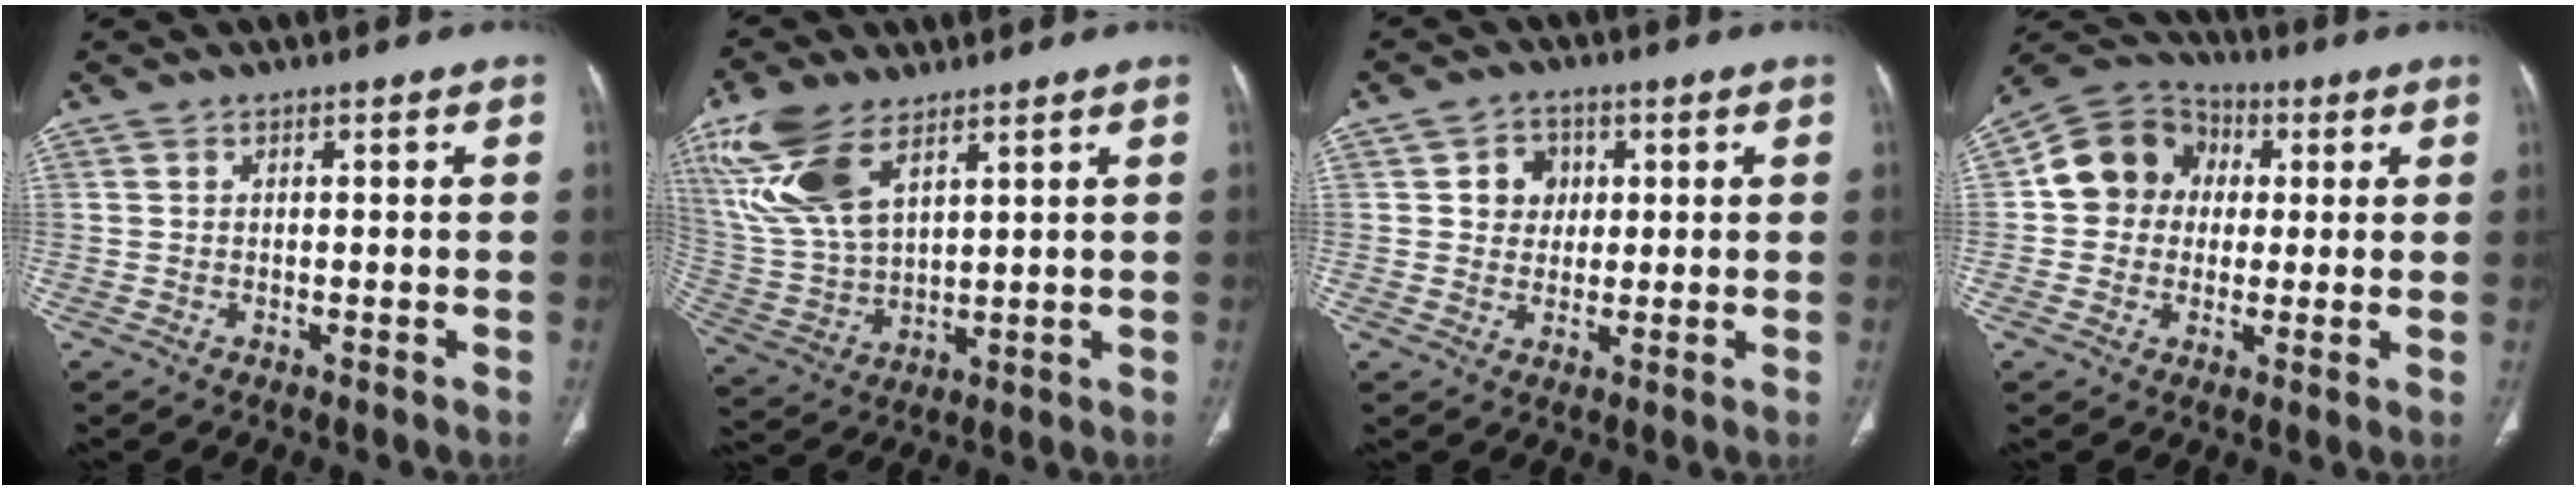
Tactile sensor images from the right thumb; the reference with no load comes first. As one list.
[{"total": 15.0, "force": [8.1, 7.2, 10.4], "torque": [-0.220, -0.018, 0.173]}, {"total": 5.3, "force": [1.3, 4.7, 2.1], "torque": [-0.004, 0.001, 0.017]}, {"total": 11.4, "force": [1.4, 10.2, 4.9], "torque": [-0.060, 0.020, 0.011]}]